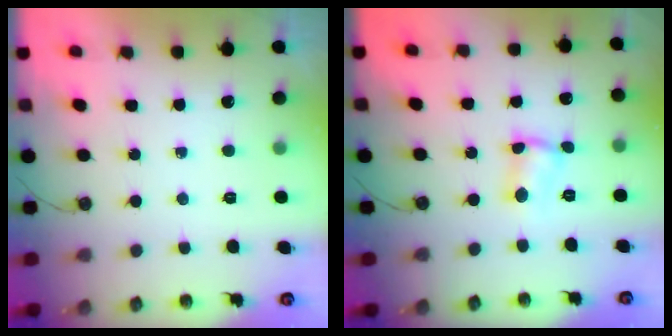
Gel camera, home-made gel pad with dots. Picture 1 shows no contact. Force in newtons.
{"total": 3.3, "press": 3.2, "slide": 0.3}